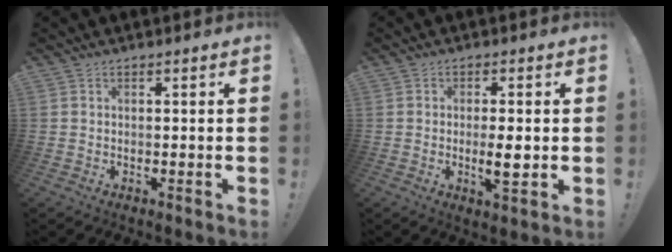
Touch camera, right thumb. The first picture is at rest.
{"total": 5.7, "force": [-0.7, 1.2, 5.5], "torque": [-0.087, -0.009, -0.013]}